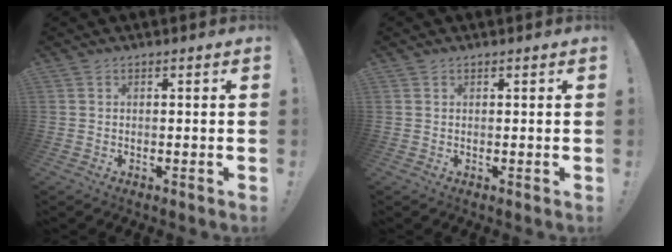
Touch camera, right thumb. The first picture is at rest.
{"total": 0.0}